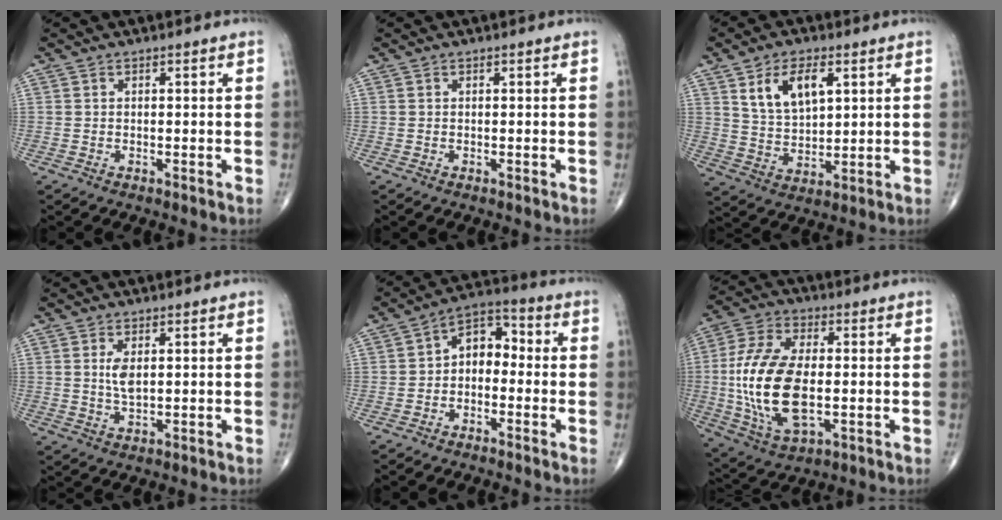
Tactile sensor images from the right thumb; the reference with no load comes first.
{"total": 0.0}
{"total": 9.9, "force": [4.2, 5.3, 7.2], "torque": [-0.115, -0.017, 0.084]}
{"total": 3.5, "force": [0.9, 1.5, 3.1], "torque": [-0.058, -0.008, 0.022]}
{"total": 7.4, "force": [-0.8, 5.1, 5.3], "torque": [-0.058, 0.037, -0.032]}
{"total": 18.3, "force": [-1.2, 9.4, 15.7], "torque": [-0.328, -0.001, -0.015]}